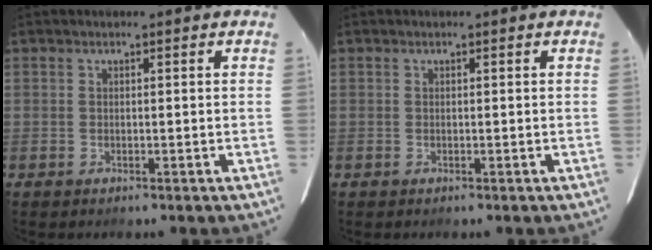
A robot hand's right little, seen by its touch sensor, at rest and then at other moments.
{"total": 0.0}